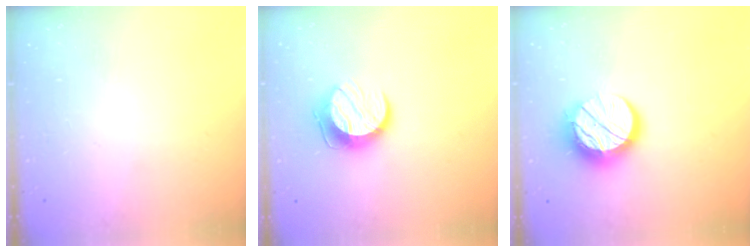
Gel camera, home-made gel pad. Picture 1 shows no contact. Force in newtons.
{"total": 10.1, "press": 10.1, "slide": 0.5}
{"total": 12.3, "press": 12.2, "slide": 1.0}